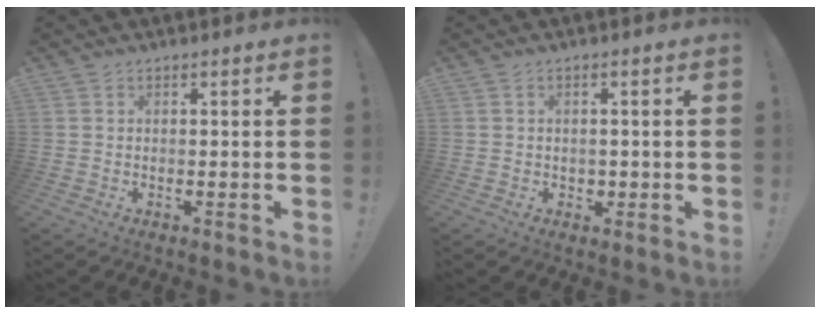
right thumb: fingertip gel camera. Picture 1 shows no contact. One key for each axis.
{"total": 1.6, "fx": 0.3, "fy": 1.5, "fz": 0.4, "tx": 0.001, "ty": -0.006, "tz": 0.004}